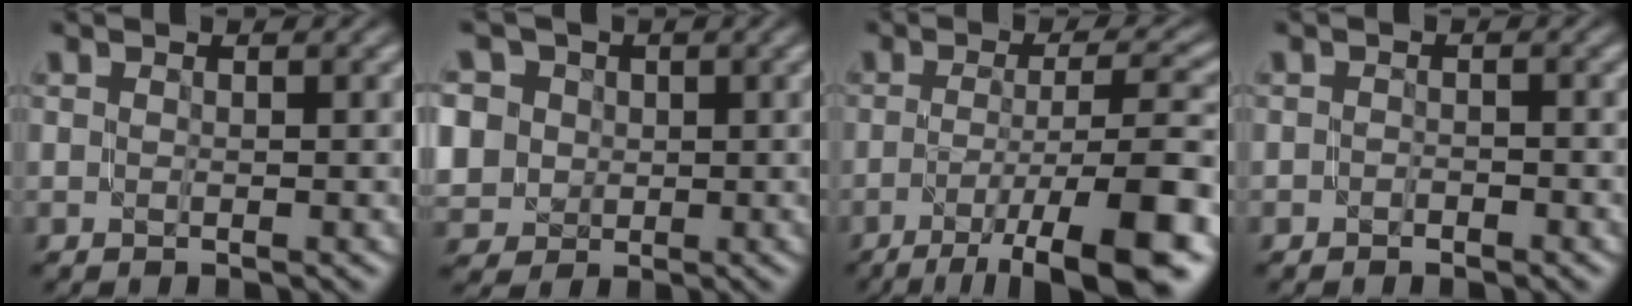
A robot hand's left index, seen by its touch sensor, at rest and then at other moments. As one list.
[{"total": 7.6, "force": [2.0, 6.6, 3.2], "torque": [-0.079, 0.021, 0.020]}, {"total": 12.1, "force": [-5.5, 3.0, 10.3], "torque": [-0.159, -0.009, -0.084]}, {"total": 0.9, "force": [-0.6, 0.5, 0.5], "torque": [-0.007, -0.001, -0.012]}]